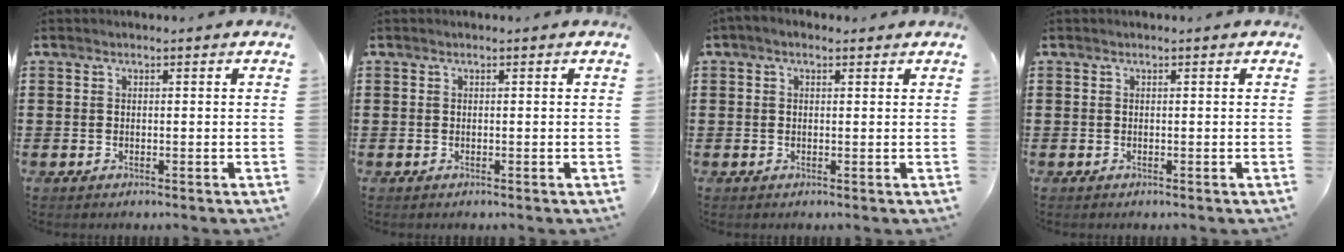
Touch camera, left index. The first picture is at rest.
{"total": 0.0}
{"total": 1.1, "force": [0.2, 0.6, 0.8], "torque": [-0.017, 0.006, 0.002]}
{"total": 0.0}